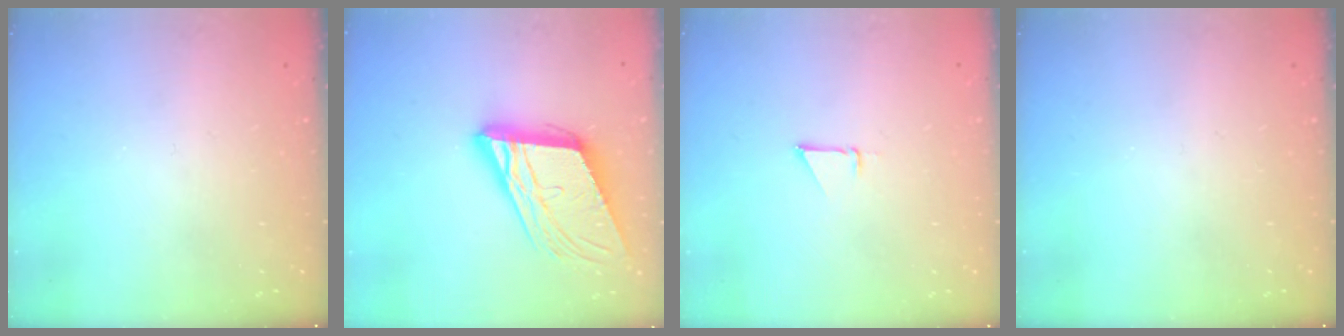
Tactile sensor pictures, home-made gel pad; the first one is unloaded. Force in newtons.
{"total": 18.1, "press": 17.7, "slide": 3.6}
{"total": 1.9, "press": 1.9, "slide": 0.0}
{"total": 0.0}